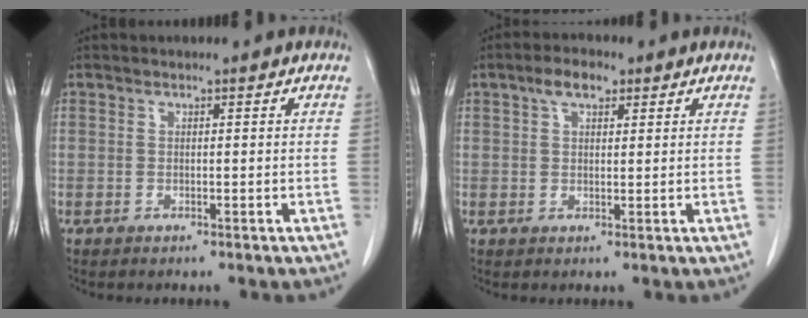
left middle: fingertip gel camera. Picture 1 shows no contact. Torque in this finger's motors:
{"motor_torque": [0.62, -0.12, -0.02, 0.01]}